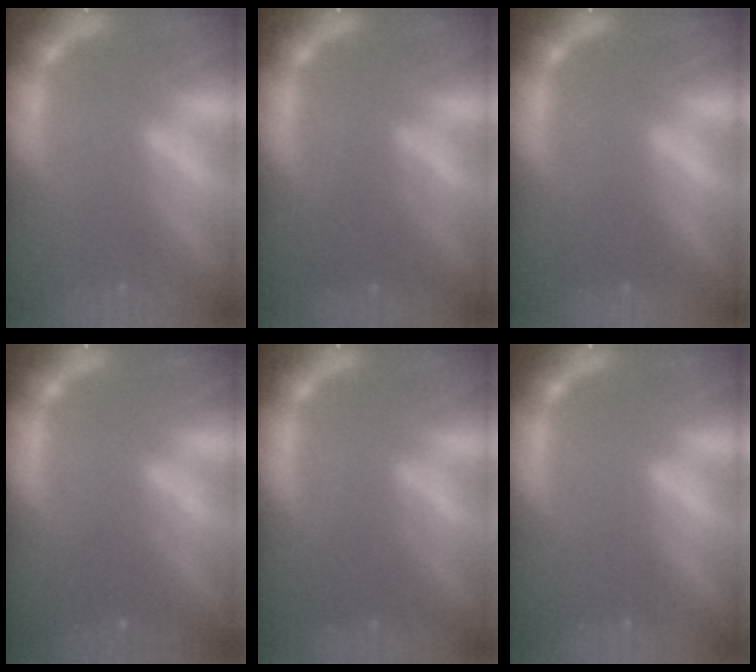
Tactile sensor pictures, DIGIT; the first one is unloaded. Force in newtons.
{"total": 2.4}
{"total": 1.0}
{"total": 1.9}
{"total": 2.4}
{"total": 0.0}